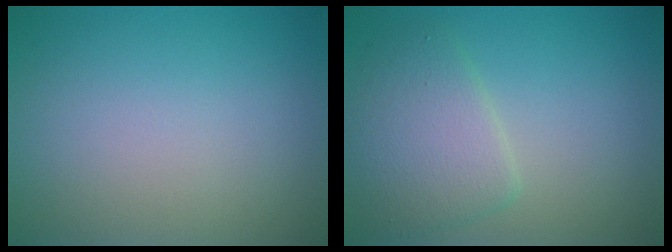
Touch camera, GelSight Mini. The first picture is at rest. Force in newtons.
{"total": 4.1, "press": 4.1, "slide": 0.1}